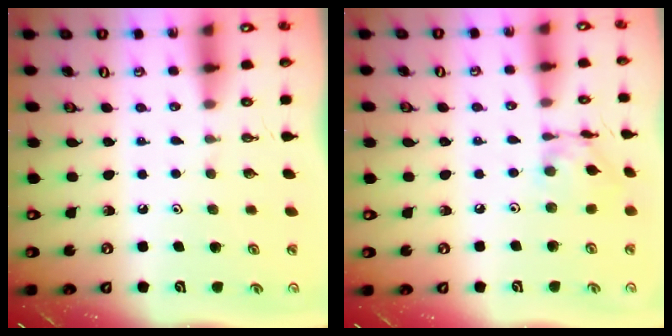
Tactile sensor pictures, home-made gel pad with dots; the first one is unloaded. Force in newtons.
{"total": 10.1, "press": 10.1, "slide": 0.9}